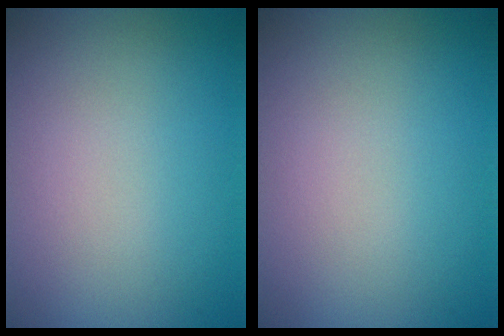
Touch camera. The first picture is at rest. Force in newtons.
{"total": 0.0}